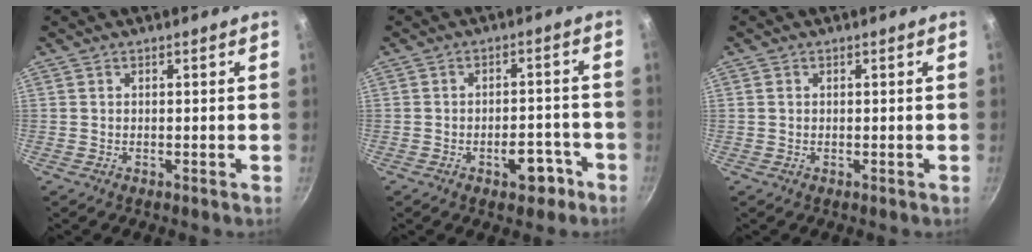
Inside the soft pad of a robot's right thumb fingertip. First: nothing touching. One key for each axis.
{"total": 7.9, "fx": -4.4, "fy": 4.2, "fz": 5.0, "tx": -0.034, "ty": 0.046, "tz": -0.052}
{"total": 0.7, "fx": 0.1, "fy": 0.6, "fz": 0.3, "tx": -0.002, "ty": 0.003, "tz": 0.000}